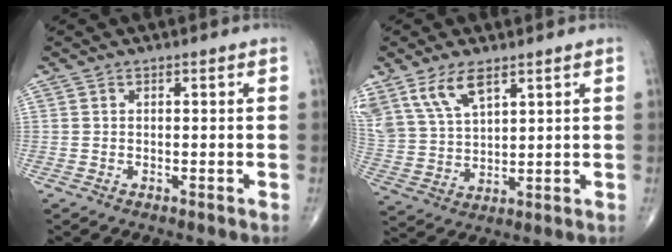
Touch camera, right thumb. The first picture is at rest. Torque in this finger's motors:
{"motor_torque": [-0.01, 0.29, 0.69, 0.65, 0.14]}